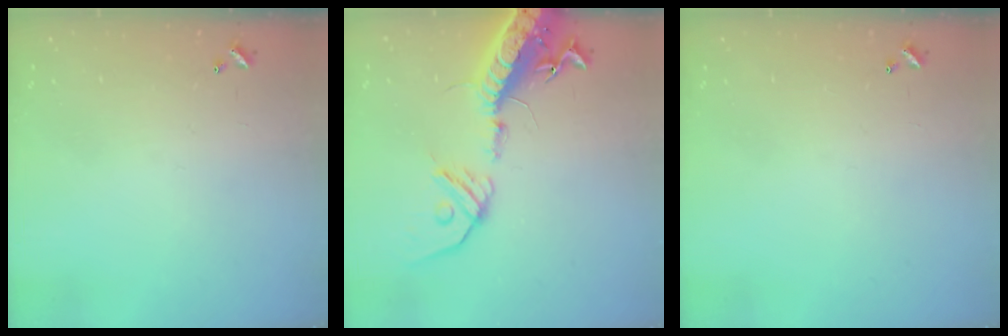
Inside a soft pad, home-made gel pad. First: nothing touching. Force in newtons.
{"total": 20.4, "press": 19.9, "slide": 4.3}
{"total": 0.0}